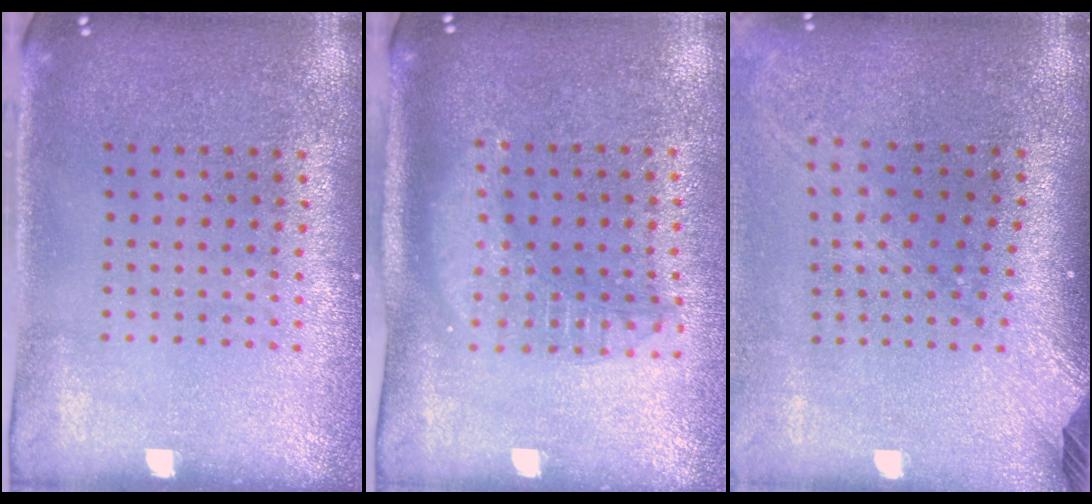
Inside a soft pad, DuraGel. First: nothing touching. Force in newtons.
{"total": 1.8, "press": 1.5, "slide": 0.9}
{"total": 2.4, "press": 1.8, "slide": 1.6}